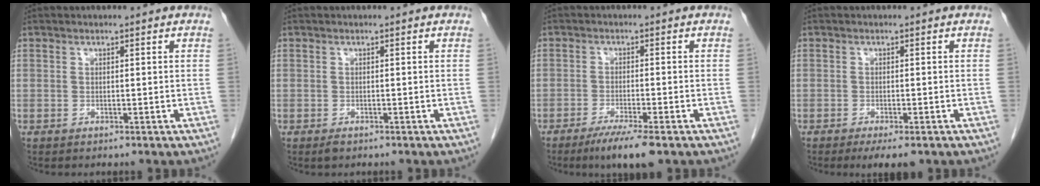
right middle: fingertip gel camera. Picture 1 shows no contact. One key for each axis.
{"total": 0.8, "fx": -0.6, "fy": 0.4, "fz": 0.4, "tx": -0.011, "ty": -0.001, "tz": -0.007}
{"total": 6.0, "fx": -4.1, "fy": 0.3, "fz": 4.4, "tx": -0.074, "ty": -0.015, "tz": -0.067}
{"total": 4.2, "fx": -2.9, "fy": 1.0, "fz": 2.9, "tx": -0.036, "ty": -0.008, "tz": -0.039}